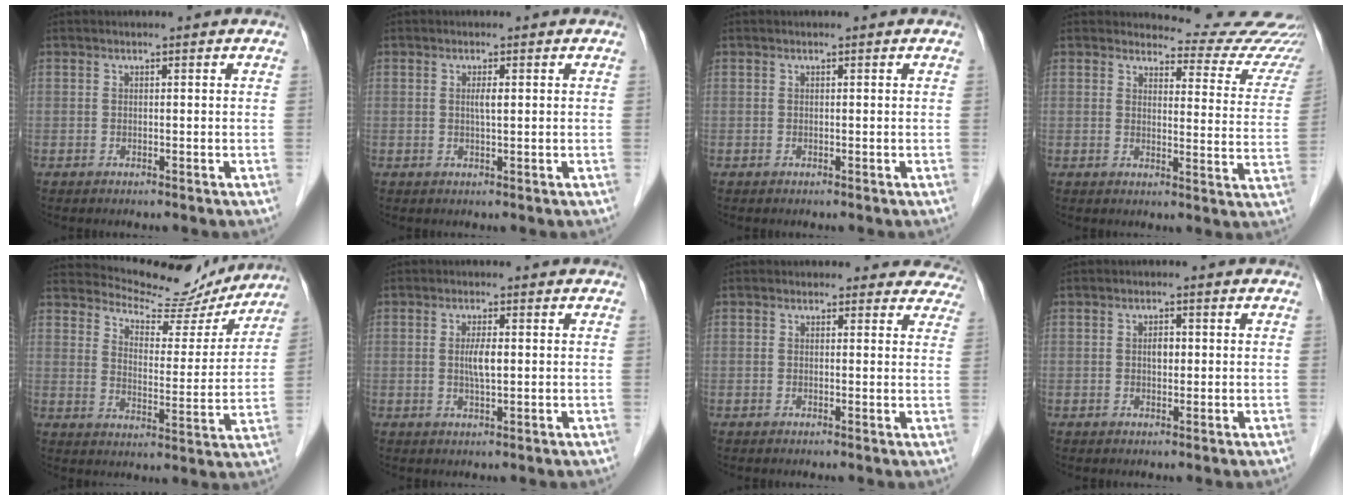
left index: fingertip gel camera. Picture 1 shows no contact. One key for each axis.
{"total": 1.4, "fx": 0.3, "fy": 0.1, "fz": 1.4, "tx": -0.029, "ty": 0.000, "tz": 0.004}
{"total": 0.0}
{"total": 14.0, "fx": 13.6, "fy": 3.0, "fz": 0.5, "tx": 0.034, "ty": -0.076, "tz": 0.119}
{"total": 15.4, "fx": 14.6, "fy": 3.6, "fz": 3.3, "tx": -0.047, "ty": -0.012, "tz": 0.191}
{"total": 2.8, "fx": 0.2, "fy": 0.5, "fz": 2.8, "tx": -0.054, "ty": -0.001, "tz": 0.004}
{"total": 6.8, "fx": 6.1, "fy": 3.1, "fz": -0.3, "tx": 0.050, "ty": -0.008, "tz": 0.030}
{"total": 1.7, "fx": 0.2, "fy": 1.0, "fz": 1.4, "tx": -0.023, "ty": 0.002, "tz": 0.002}